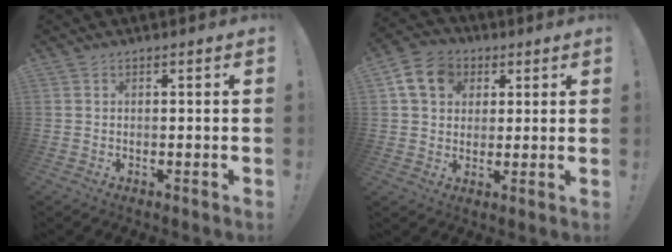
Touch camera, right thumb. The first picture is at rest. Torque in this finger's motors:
{"motor_torque": [0.95, 1.43, 0.21, -0.13, 0.00]}